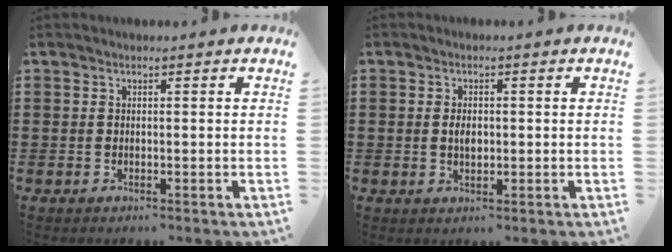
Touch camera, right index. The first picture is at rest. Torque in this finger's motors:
{"motor_torque": [0.67, 1.47, 0.03, 0.00]}